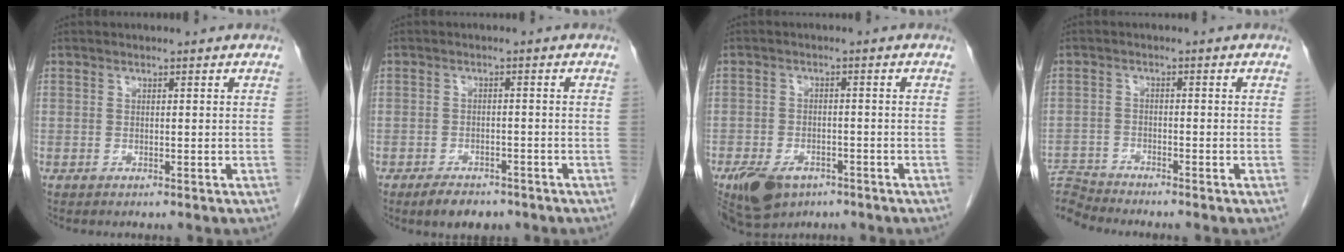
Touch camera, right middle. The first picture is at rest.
{"total": 4.4, "force": [-3.4, 2.1, 2.0], "torque": [-0.035, -0.003, -0.046]}
{"total": 8.0, "force": [-5.0, 4.6, 4.1], "torque": [-0.074, -0.004, -0.077]}
{"total": 5.2, "force": [-5.0, -1.0, -0.8], "torque": [0.009, 0.000, -0.095]}